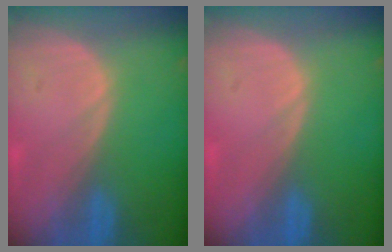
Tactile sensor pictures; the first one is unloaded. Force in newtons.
{"total": 0.0}